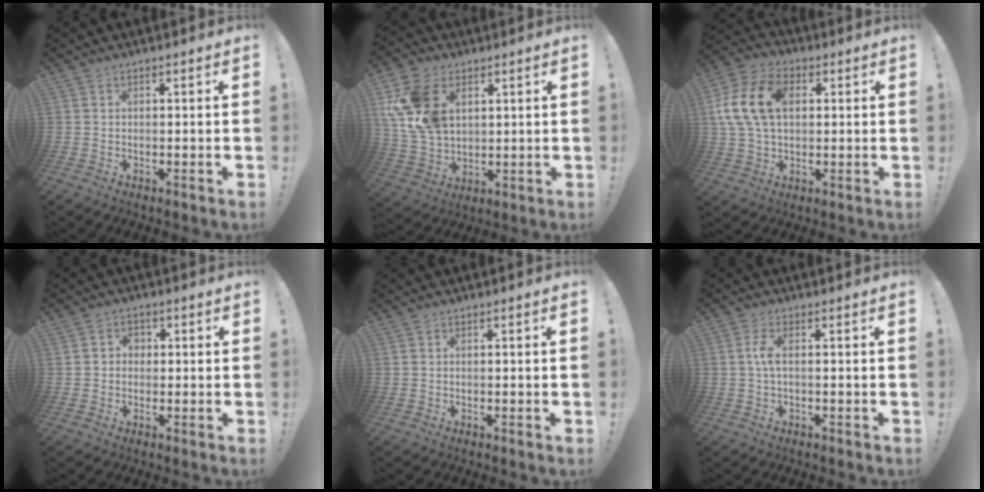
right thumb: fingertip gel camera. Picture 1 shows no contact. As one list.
[{"total": 16.6, "force": [5.4, 11.7, 10.4], "torque": [-0.204, -0.017, 0.107]}, {"total": 16.2, "force": [3.2, 10.9, 11.6], "torque": [-0.227, 0.010, 0.059]}, {"total": 2.9, "force": [-0.3, 2.7, 1.1], "torque": [-0.015, 0.004, -0.006]}, {"total": 0.8, "force": [-0.4, -0.2, 0.7], "torque": [-0.012, -0.002, -0.007]}, {"total": 3.9, "force": [0.0, 1.2, 3.7], "torque": [-0.075, 0.002, -0.002]}]